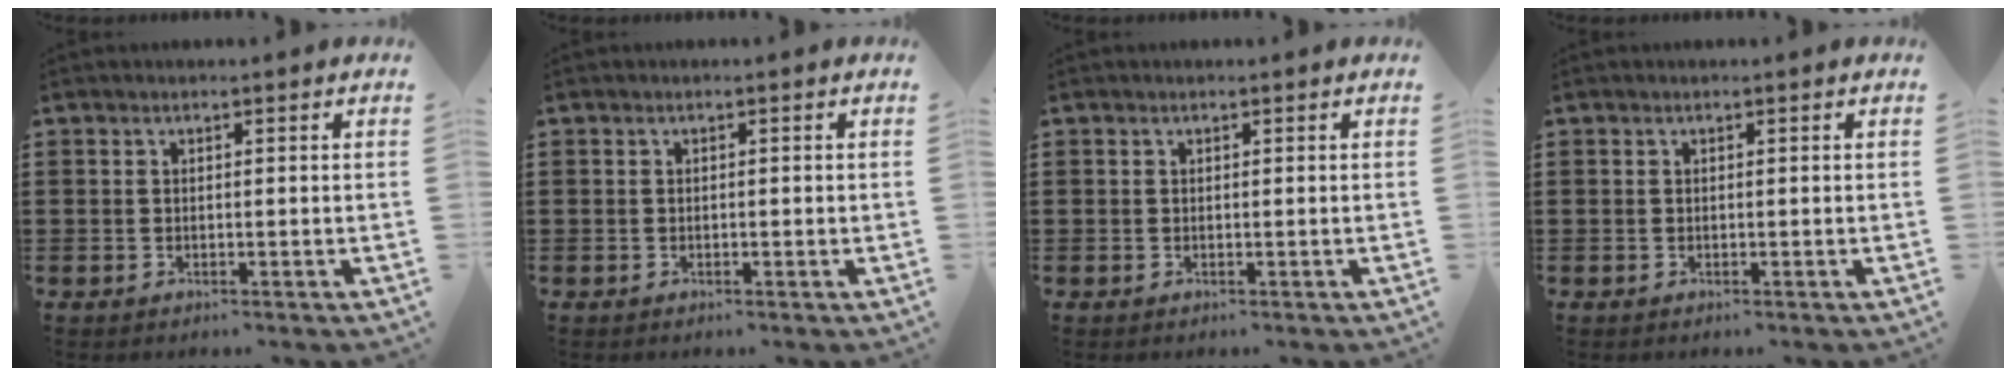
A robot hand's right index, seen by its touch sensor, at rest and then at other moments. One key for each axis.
{"total": 0.0}
{"total": 0.0}
{"total": 0.0}